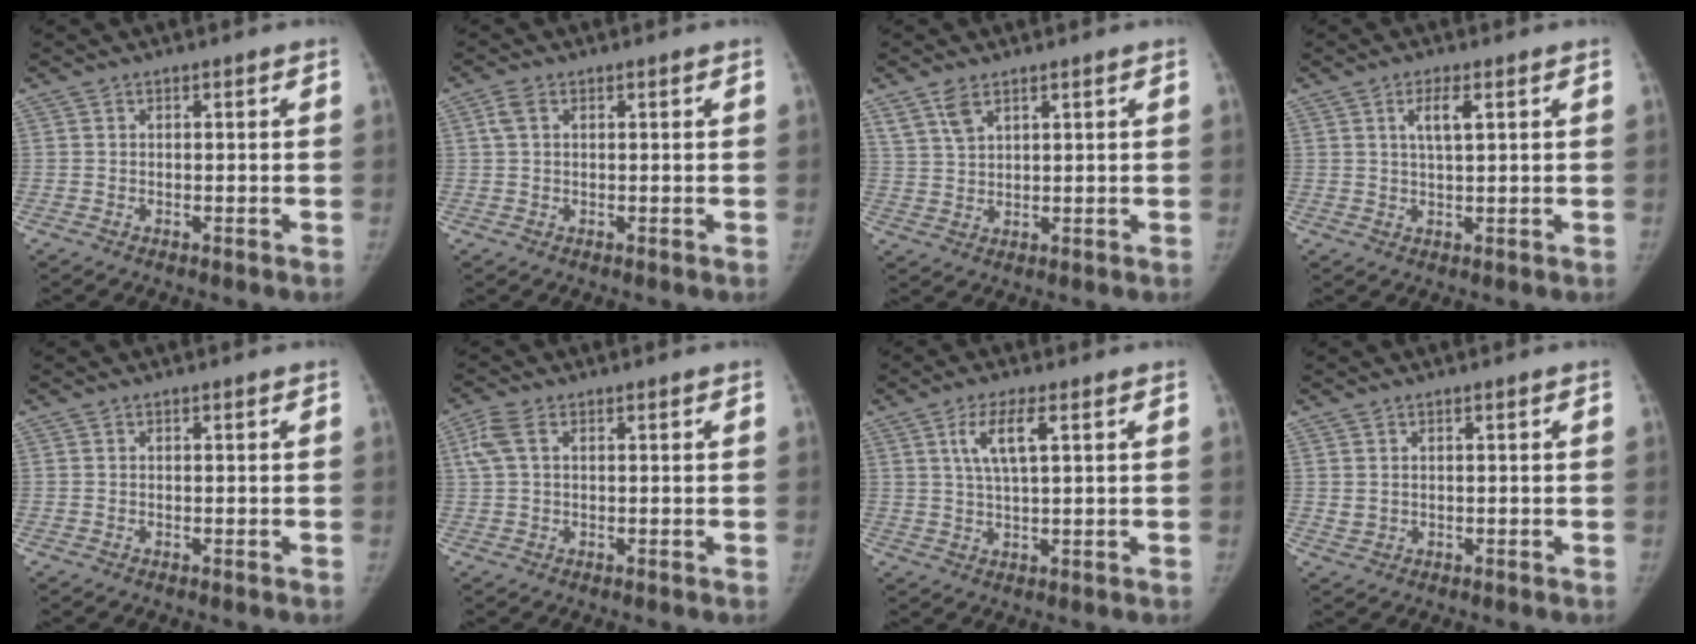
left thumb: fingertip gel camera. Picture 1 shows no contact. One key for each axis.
{"total": 2.2, "fx": 0.7, "fy": 1.3, "fz": 1.6, "tx": -0.038, "ty": 0.010, "tz": 0.015}
{"total": 4.1, "fx": 2.7, "fy": 2.0, "fz": 2.3, "tx": -0.041, "ty": -0.009, "tz": 0.061}
{"total": 3.9, "fx": 1.5, "fy": 1.1, "fz": 3.4, "tx": -0.061, "ty": -0.002, "tz": 0.029}
{"total": 0.0}
{"total": 3.9, "fx": 1.1, "fy": 2.3, "fz": 2.9, "tx": -0.085, "ty": 0.017, "tz": 0.024}
{"total": 6.1, "fx": 2.2, "fy": 1.6, "fz": 5.4, "tx": -0.108, "ty": -0.002, "tz": 0.046}
{"total": 1.3, "fx": 0.3, "fy": 1.1, "fz": 0.7, "tx": -0.009, "ty": -0.001, "tz": 0.012}